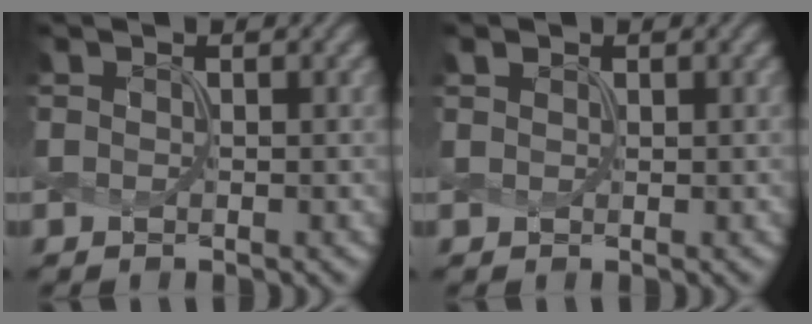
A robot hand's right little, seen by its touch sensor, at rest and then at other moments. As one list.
[{"total": 0.7, "force": [0.5, 0.4, 0.2], "torque": [-0.007, 0.000, 0.012]}]